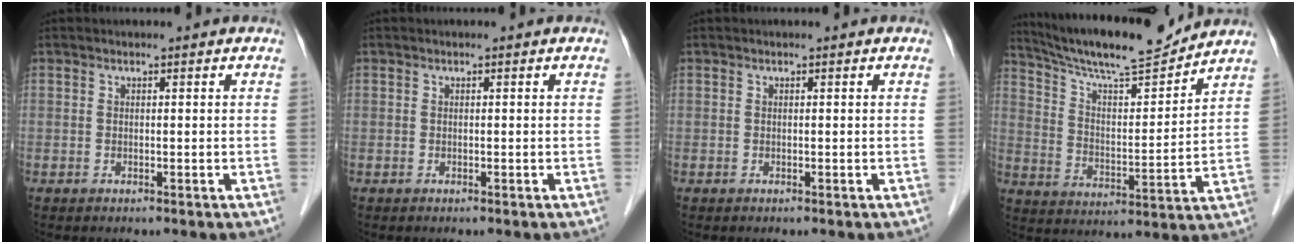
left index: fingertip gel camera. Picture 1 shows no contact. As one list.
[{"total": 0.0}, {"total": 0.0}, {"total": 15.3, "force": [14.2, 0.5, 5.6], "torque": [-0.107, 0.000, 0.237]}]